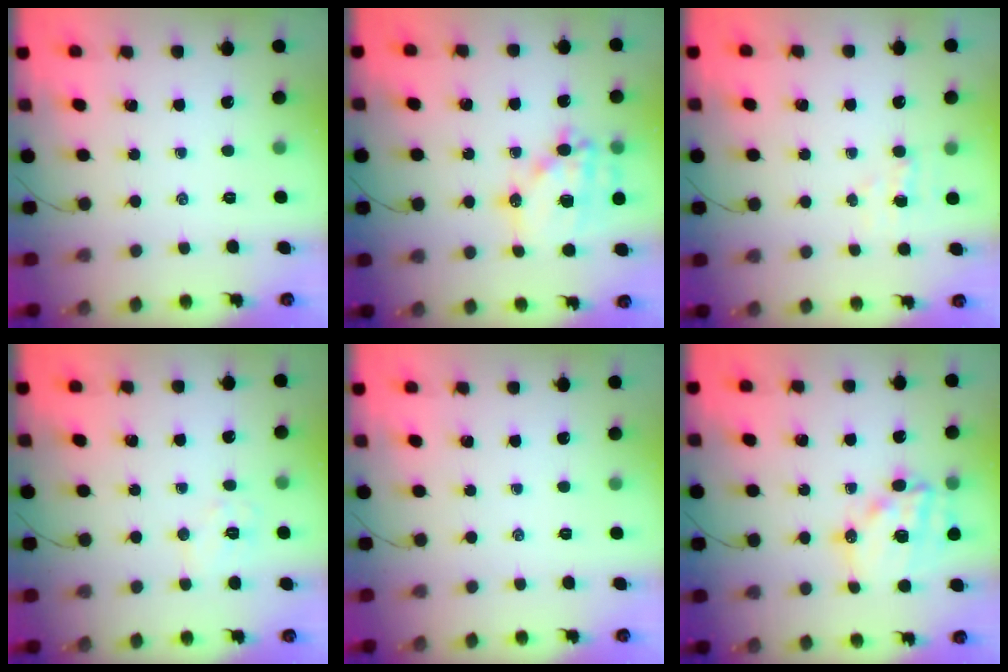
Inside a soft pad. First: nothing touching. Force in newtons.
{"total": 17.2, "press": 16.8, "slide": 3.4}
{"total": 3.0, "press": 2.9, "slide": 0.9}
{"total": 5.8, "press": 5.7, "slide": 0.8}
{"total": 0.0}
{"total": 14.9, "press": 14.6, "slide": 3.3}